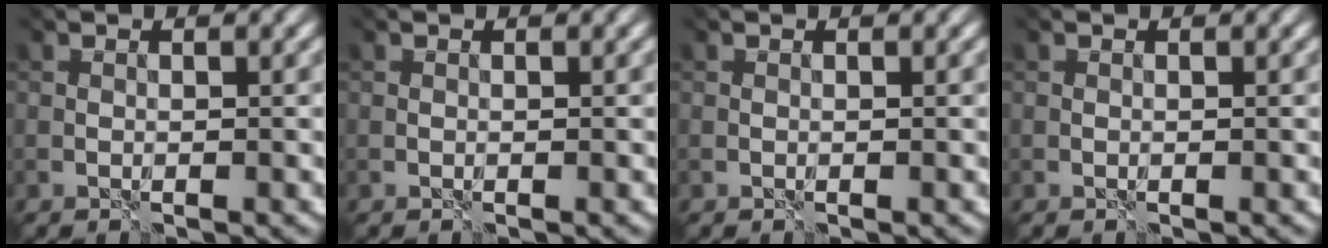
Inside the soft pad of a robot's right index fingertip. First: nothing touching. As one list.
[{"total": 0.0}, {"total": 0.0}, {"total": 0.0}]